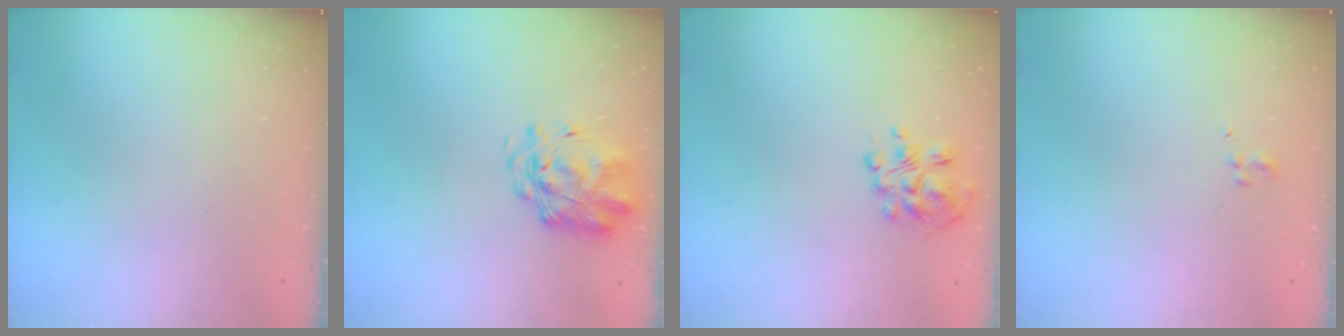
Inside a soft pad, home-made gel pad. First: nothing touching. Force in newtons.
{"total": 2.9, "press": 2.8, "slide": 0.8}
{"total": 6.4, "press": 6.3, "slide": 1.2}
{"total": 1.3, "press": 1.2, "slide": 0.6}